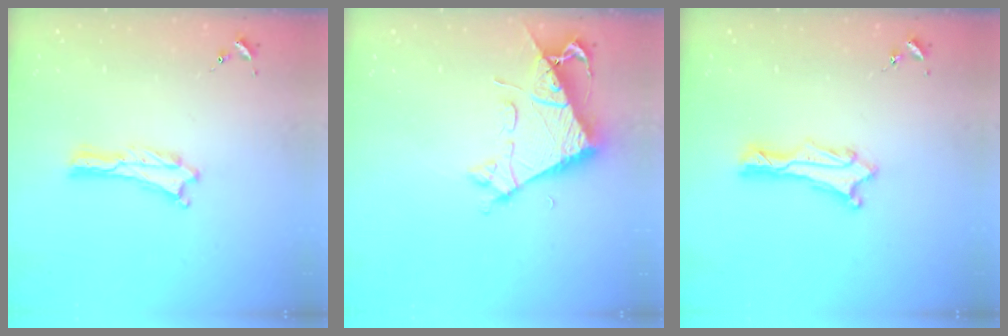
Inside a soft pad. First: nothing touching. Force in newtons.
{"total": 6.8, "press": 6.7, "slide": 0.6}
{"total": 1.3, "press": 1.2, "slide": 0.1}